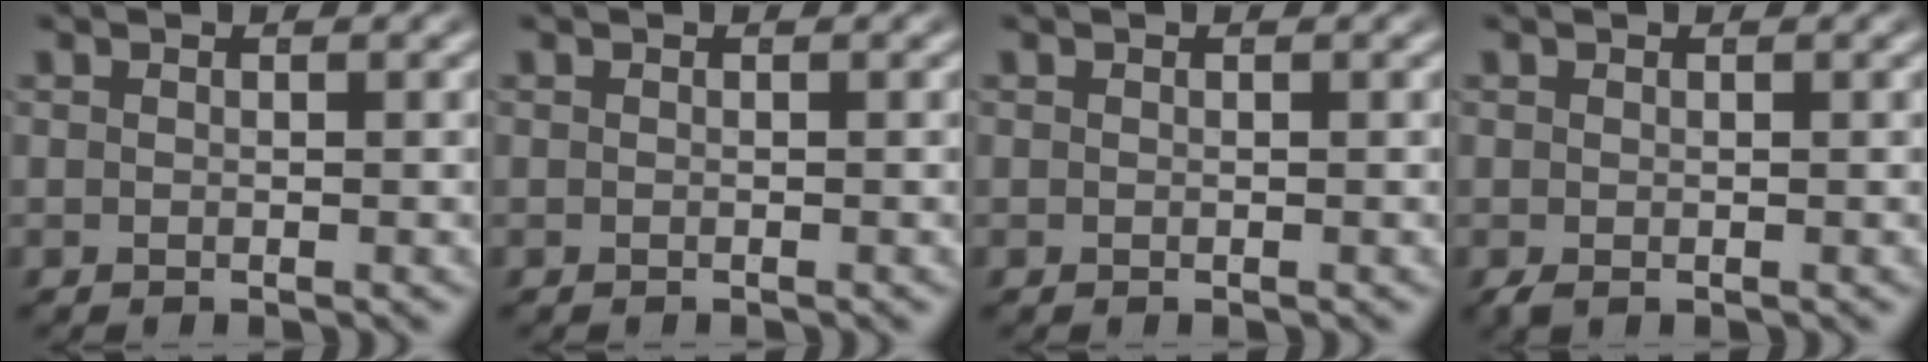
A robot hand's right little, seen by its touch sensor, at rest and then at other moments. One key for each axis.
{"total": 0.0}
{"total": 0.0}
{"total": 0.6, "fx": -0.5, "fy": -0.1, "fz": 0.3, "tx": -0.005, "ty": -0.010, "tz": -0.002}